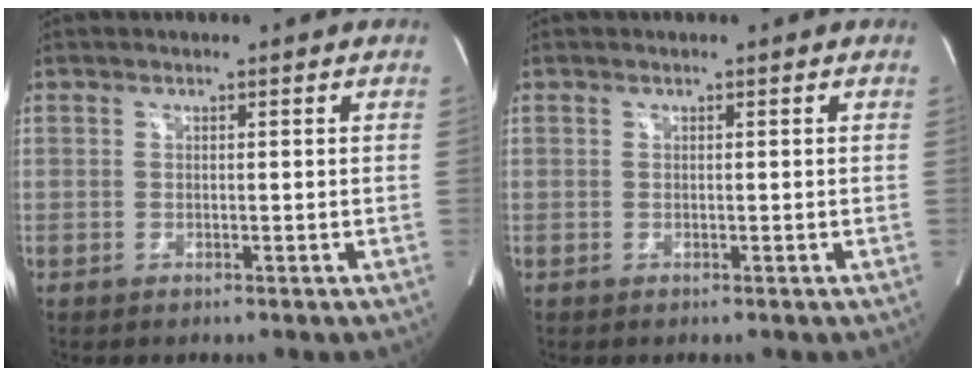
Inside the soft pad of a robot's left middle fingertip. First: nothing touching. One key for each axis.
{"total": 0.0}